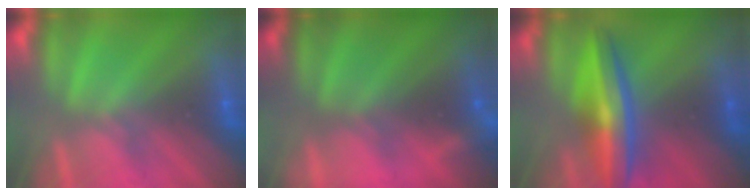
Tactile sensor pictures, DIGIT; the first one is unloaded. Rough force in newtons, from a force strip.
{"total": 3.0}
{"total": 7.5}